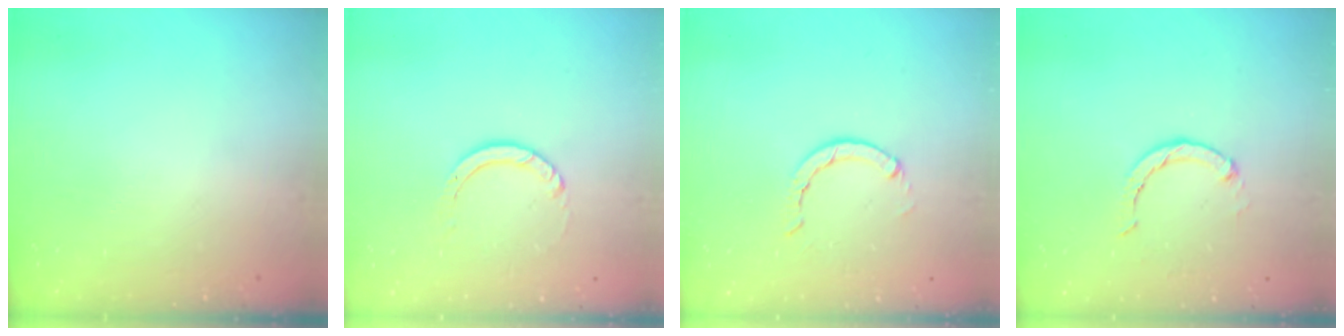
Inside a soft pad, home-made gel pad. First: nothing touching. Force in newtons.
{"total": 4.0, "press": 4.0, "slide": 0.2}
{"total": 2.8, "press": 2.7, "slide": 0.4}
{"total": 3.0, "press": 3.0, "slide": 0.4}